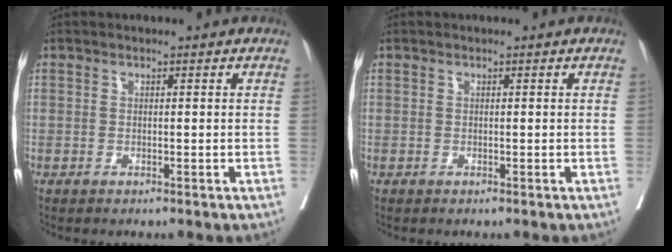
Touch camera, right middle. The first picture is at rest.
{"total": 0.0}